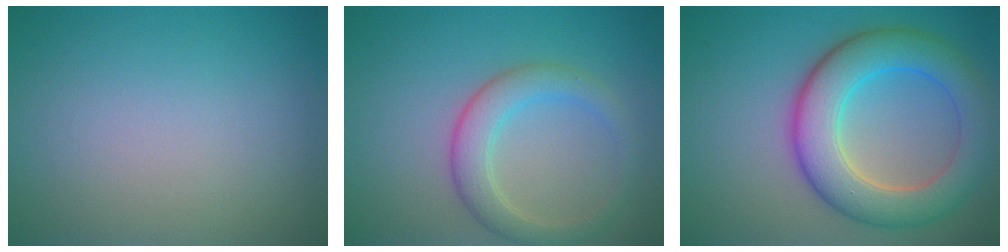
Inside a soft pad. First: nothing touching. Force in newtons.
{"total": 3.6, "press": 3.6, "slide": 0.1}
{"total": 7.9, "press": 7.9, "slide": 0.2}